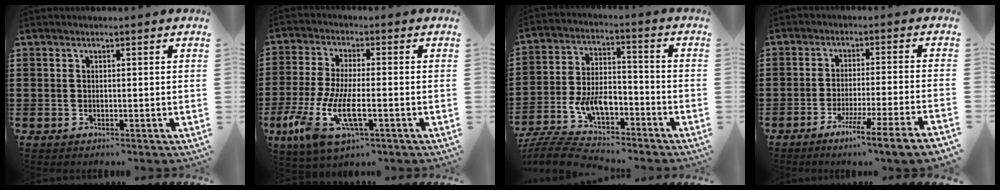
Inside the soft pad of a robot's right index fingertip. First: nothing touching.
{"total": 9.9, "force": [-4.1, 2.8, 8.5], "torque": [-0.194, -0.018, -0.076]}
{"total": 9.8, "force": [-5.8, 4.4, 6.5], "torque": [-0.151, -0.001, -0.115]}
{"total": 6.3, "force": [-4.7, -1.2, 4.0], "torque": [-0.062, -0.015, -0.087]}